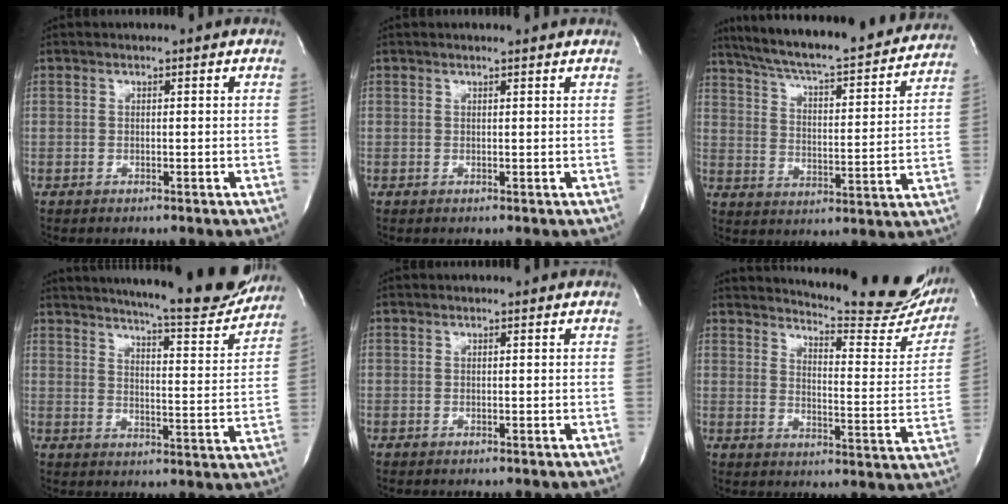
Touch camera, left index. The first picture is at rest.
{"total": 1.7, "force": [1.6, 0.0, 0.5], "torque": [-0.013, 0.005, 0.018]}
{"total": 26.1, "force": [23.3, 3.3, 11.3], "torque": [-0.182, -0.027, 0.311]}
{"total": 19.9, "force": [18.1, 1.6, 8.2], "torque": [-0.124, -0.051, 0.228]}
{"total": 0.0}
{"total": 22.2, "force": [20.6, 3.0, 7.7], "torque": [-0.103, -0.096, 0.241]}